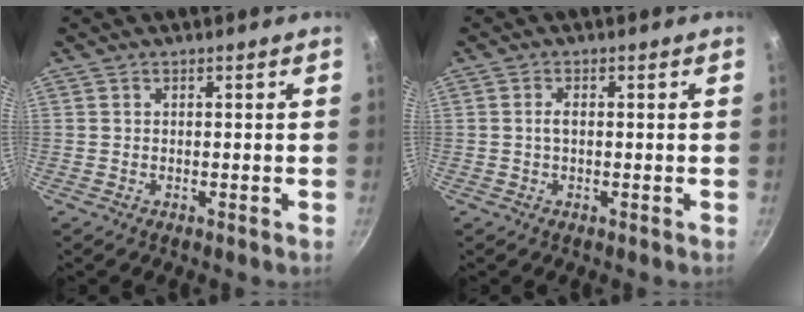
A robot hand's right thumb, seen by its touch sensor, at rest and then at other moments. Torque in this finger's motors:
{"motor_torque": [-0.58, 0.34, 0.25, 0.00, 0.01]}